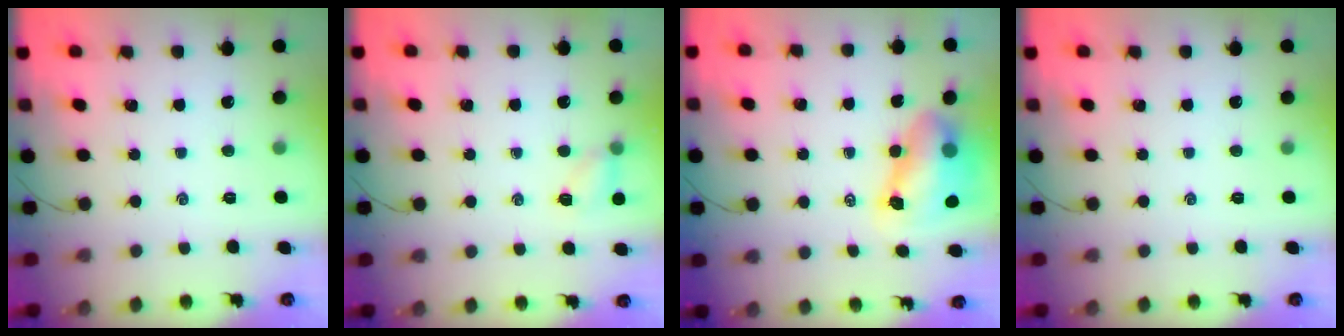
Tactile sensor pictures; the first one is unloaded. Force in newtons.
{"total": 5.1, "press": 4.9, "slide": 1.1}
{"total": 9.3, "press": 9.0, "slide": 2.2}
{"total": 0.0}